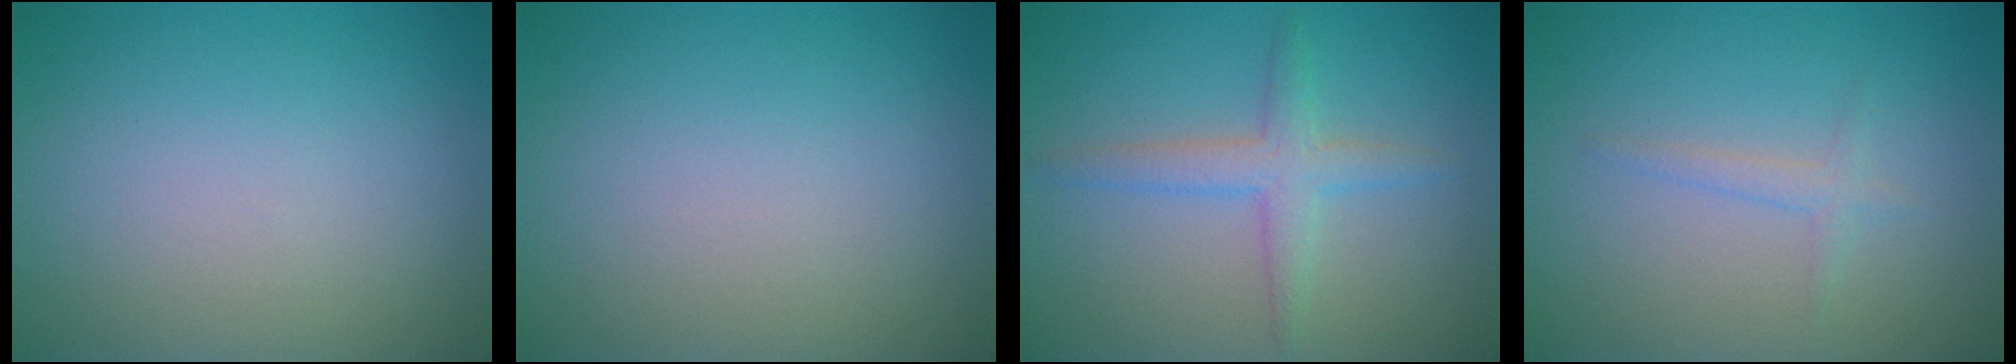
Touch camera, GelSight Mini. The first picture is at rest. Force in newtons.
{"total": 0.0}
{"total": 2.7, "press": 2.7, "slide": 0.0}
{"total": 1.2, "press": 1.2, "slide": 0.1}